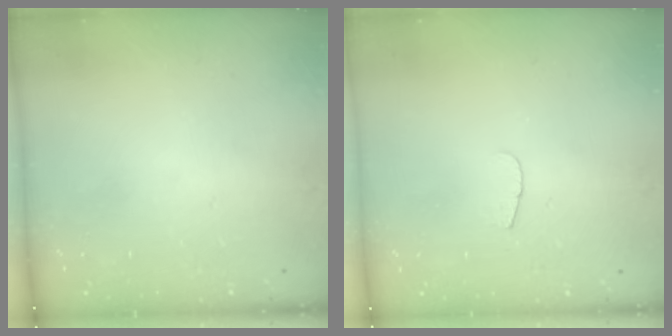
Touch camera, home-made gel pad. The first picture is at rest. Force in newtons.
{"total": 3.7, "press": 3.7, "slide": 0.4}